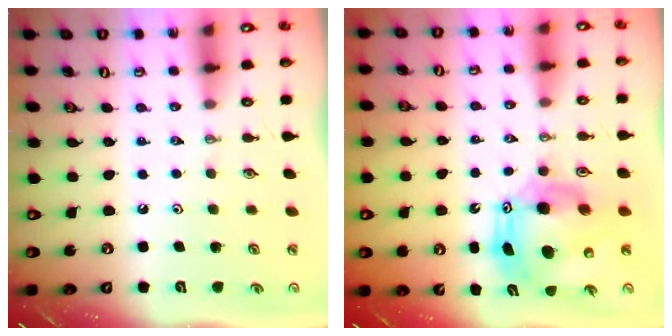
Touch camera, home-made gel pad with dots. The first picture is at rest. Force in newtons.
{"total": 12.9, "press": 12.8, "slide": 1.4}